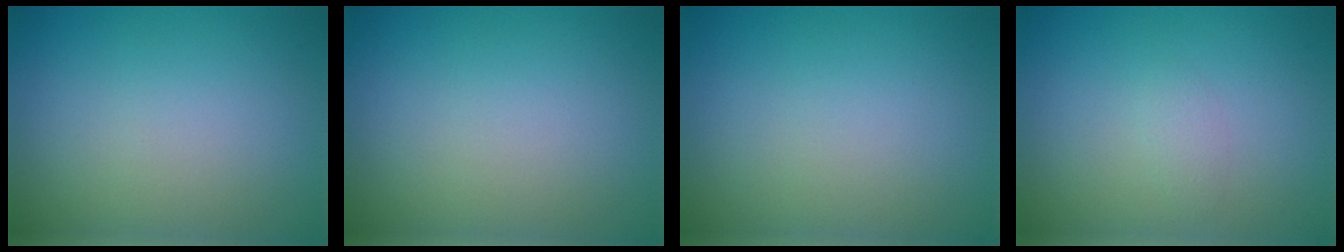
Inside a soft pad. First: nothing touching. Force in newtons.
{"total": 0.0}
{"total": 0.0}
{"total": 0.8, "press": 0.8, "slide": 0.0}